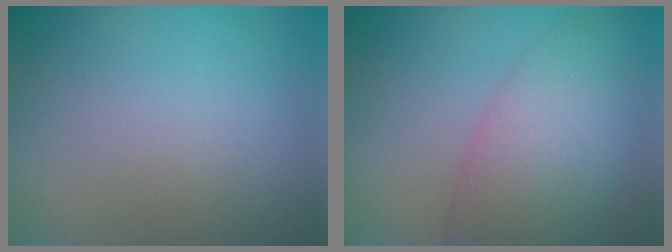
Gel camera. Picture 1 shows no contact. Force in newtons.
{"total": 6.9, "press": 6.8, "slide": 0.4}